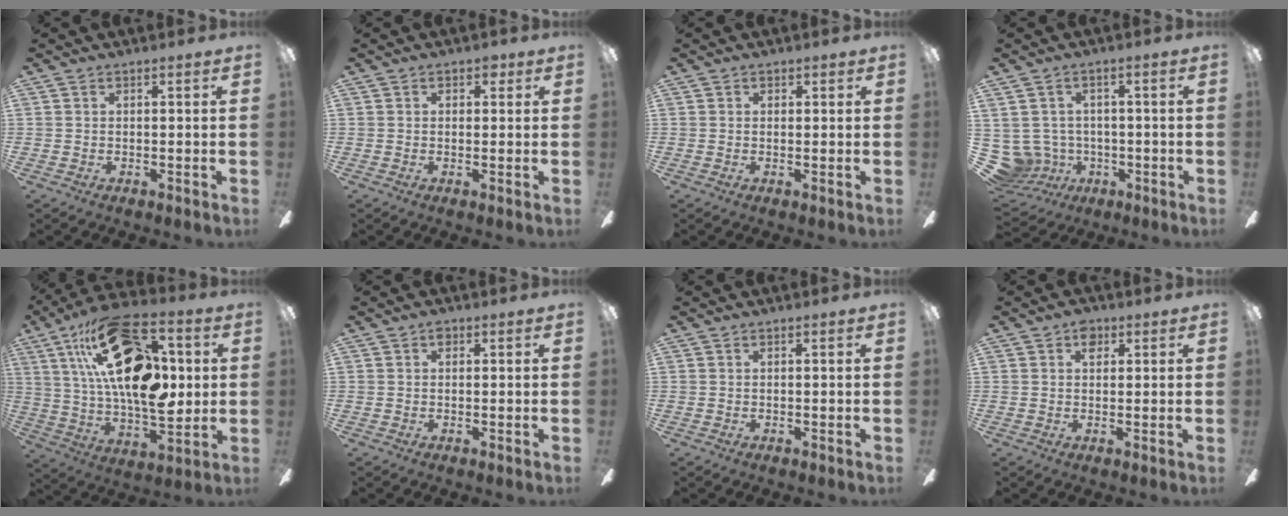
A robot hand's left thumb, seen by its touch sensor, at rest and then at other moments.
{"total": 1.9, "force": [0.7, 1.3, 1.2], "torque": [-0.007, 0.001, 0.008]}
{"total": 0.7, "force": [0.3, 0.5, 0.3], "torque": [0.002, -0.001, 0.004]}
{"total": 8.0, "force": [-0.5, 7.7, 2.1], "torque": [-0.095, -0.004, -0.007]}
{"total": 28.0, "force": [9.3, 14.0, 22.4], "torque": [-0.386, -0.033, 0.156]}
{"total": 1.1, "force": [0.4, 0.8, 0.6], "torque": [-0.005, 0.002, 0.005]}
{"total": 0.0}
{"total": 2.9, "force": [1.3, 2.0, 1.6], "torque": [-0.010, -0.002, 0.018]}